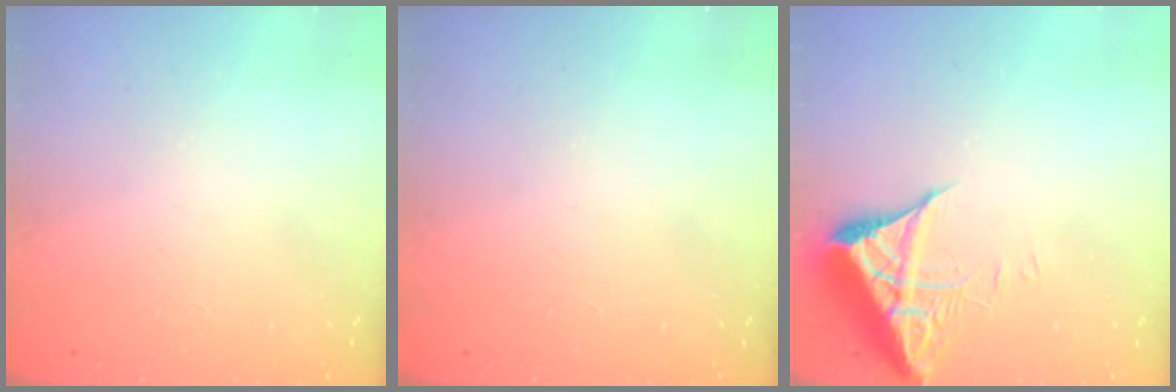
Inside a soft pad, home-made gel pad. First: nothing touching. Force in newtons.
{"total": 0.0}
{"total": 6.1, "press": 6.1, "slide": 0.7}